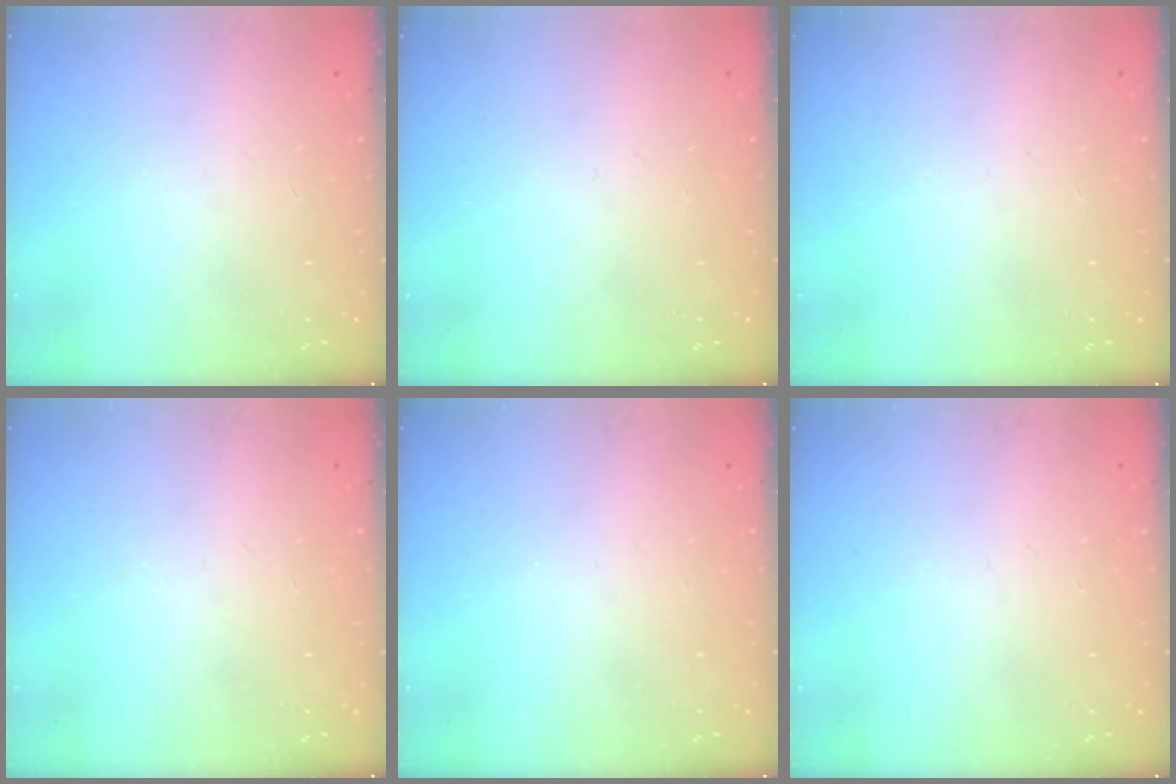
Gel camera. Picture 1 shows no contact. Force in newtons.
{"total": 0.0}
{"total": 0.0}
{"total": 0.0}
{"total": 0.0}
{"total": 0.0}